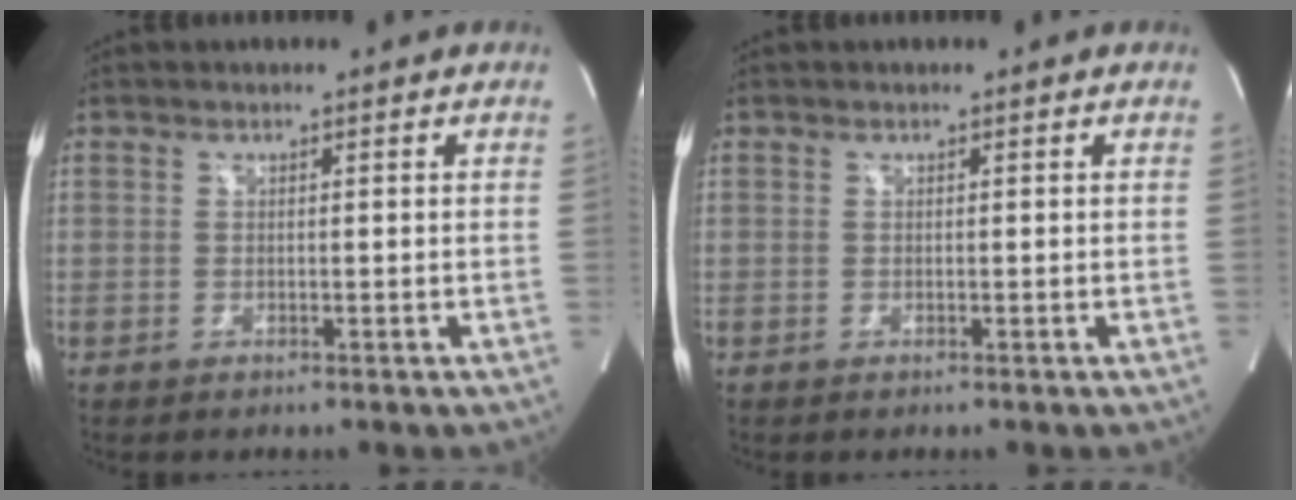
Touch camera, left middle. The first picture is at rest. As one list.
[{"total": 0.0}]